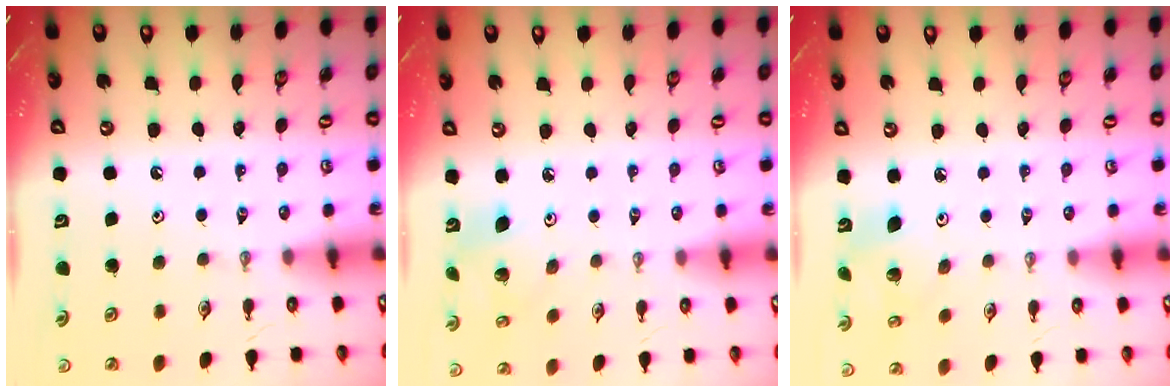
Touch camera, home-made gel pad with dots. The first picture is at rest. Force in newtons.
{"total": 5.2, "press": 5.2, "slide": 0.2}
{"total": 5.2, "press": 5.2, "slide": 0.2}